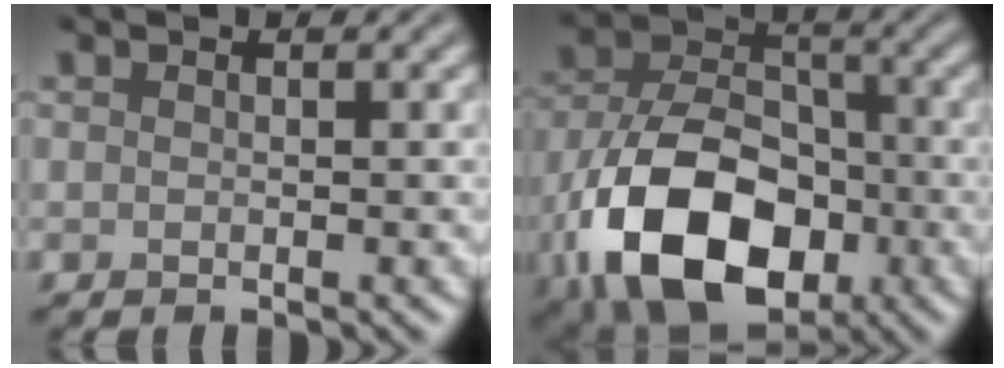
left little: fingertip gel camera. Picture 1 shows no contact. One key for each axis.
{"total": 13.8, "fx": -5.6, "fy": 8.5, "fz": 9.3, "tx": -0.185, "ty": -0.023, "tz": -0.104}